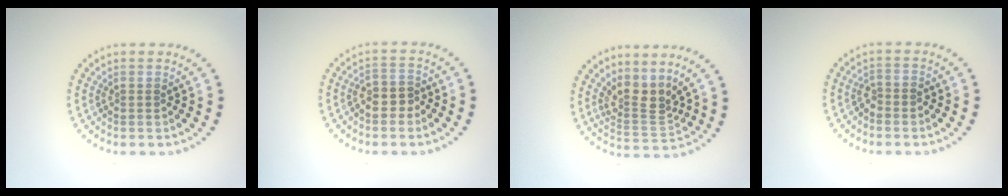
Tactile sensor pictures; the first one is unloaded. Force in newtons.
{"total": 2.2, "press": 2.1, "slide": 0.7}
{"total": 3.2, "press": 2.2, "slide": 2.3}
{"total": 1.2, "press": 1.1, "slide": 0.6}